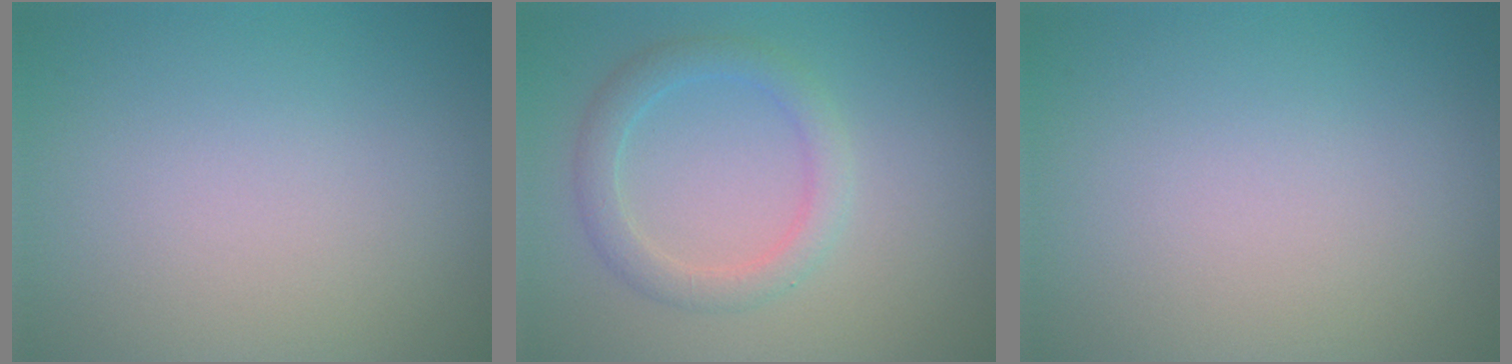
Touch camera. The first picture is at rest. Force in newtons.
{"total": 2.7, "press": 2.7, "slide": 0.1}
{"total": 0.0}